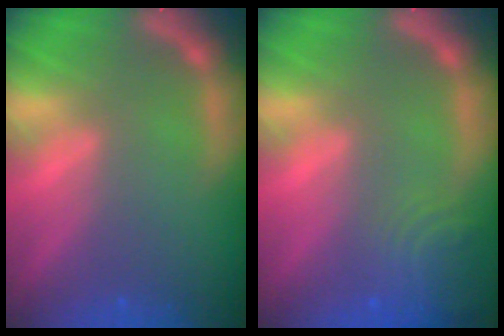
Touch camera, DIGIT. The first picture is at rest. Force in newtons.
{"total": 5.0}